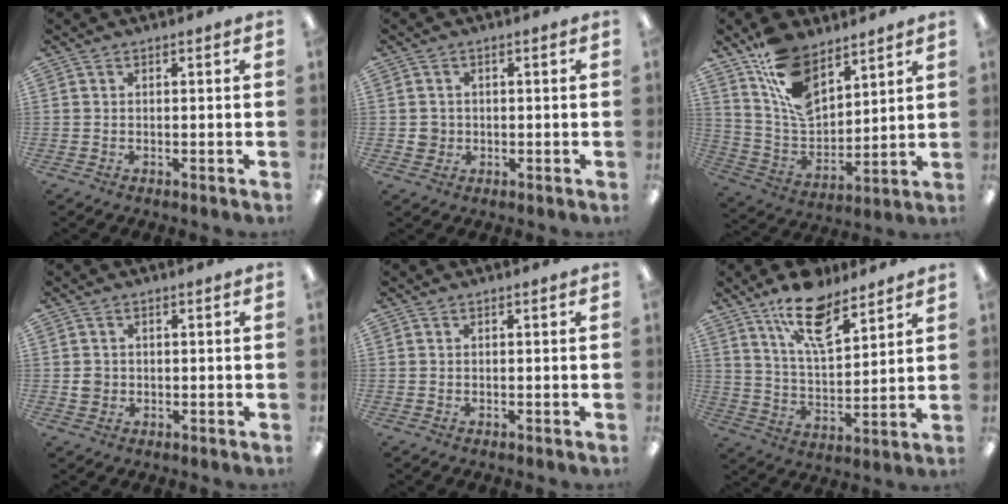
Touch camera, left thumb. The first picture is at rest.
{"total": 2.6, "force": [0.0, 2.5, 0.4], "torque": [-0.003, 0.001, -0.005]}
{"total": 14.3, "force": [8.6, 7.6, 8.5], "torque": [-0.174, -0.036, 0.165]}
{"total": 2.4, "force": [0.0, 2.2, 0.8], "torque": [-0.008, 0.001, -0.002]}
{"total": 0.0}
{"total": 14.8, "force": [10.3, 5.8, 8.8], "torque": [-0.146, -0.048, 0.179]}